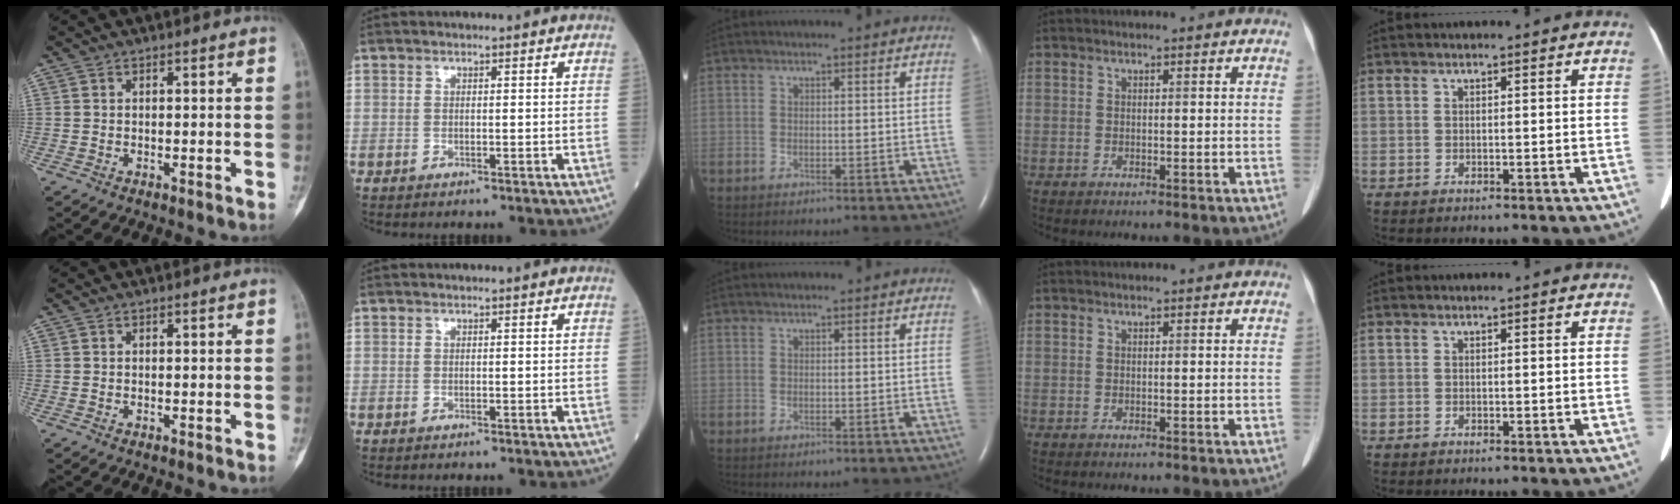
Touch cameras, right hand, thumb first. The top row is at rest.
{}